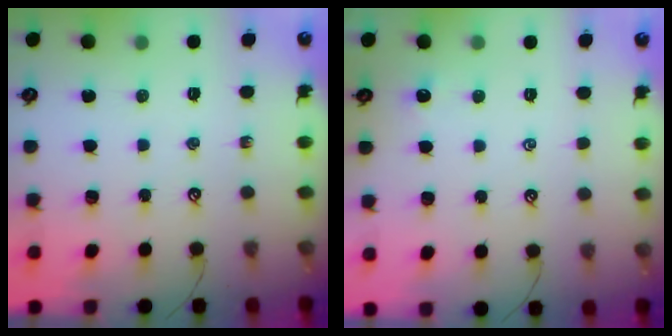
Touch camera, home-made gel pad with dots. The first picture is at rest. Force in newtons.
{"total": 2.1, "press": 2.1, "slide": 0.3}